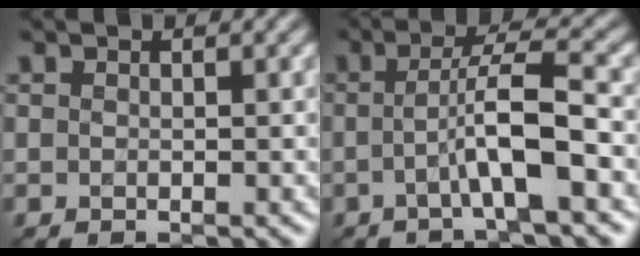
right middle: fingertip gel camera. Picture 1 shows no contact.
{"total": 5.3, "force": [-1.0, 0.7, 5.2], "torque": [-0.088, 0.015, -0.028]}